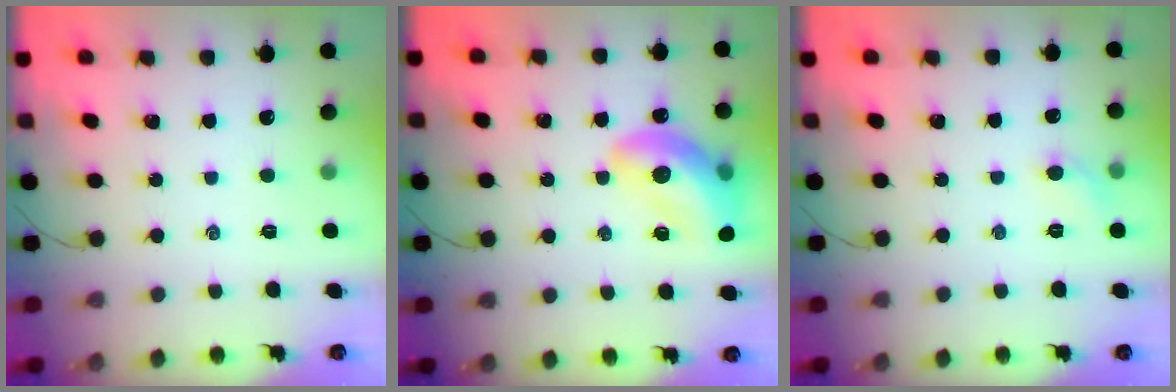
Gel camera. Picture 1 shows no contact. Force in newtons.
{"total": 15.9, "press": 15.6, "slide": 3.1}
{"total": 5.4, "press": 5.1, "slide": 1.7}